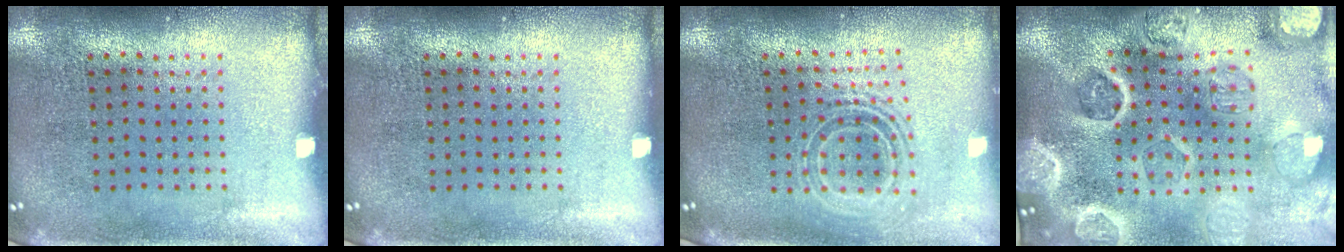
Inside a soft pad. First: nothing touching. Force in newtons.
{"total": 0.0}
{"total": 2.0, "press": 1.5, "slide": 1.3}
{"total": 5.3, "press": 4.6, "slide": 2.7}